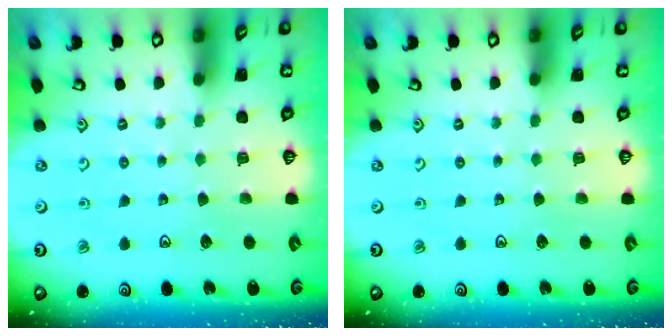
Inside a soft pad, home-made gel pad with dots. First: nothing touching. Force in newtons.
{"total": 0.0}